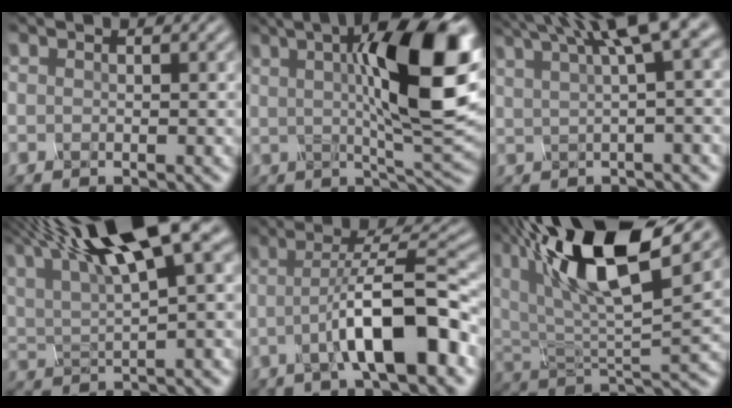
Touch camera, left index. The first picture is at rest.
{"total": 12.1, "force": [2.8, 2.0, 11.6], "torque": [-0.167, 0.009, 0.058]}
{"total": 7.0, "force": [3.6, 0.8, 6.0], "torque": [-0.049, 0.035, 0.060]}
{"total": 11.9, "force": [7.3, 2.0, 9.2], "torque": [-0.146, 0.029, 0.129]}
{"total": 7.7, "force": [-3.8, 1.1, 6.6], "torque": [-0.125, 0.022, -0.051]}
{"total": 13.6, "force": [8.7, 3.3, 10.0], "torque": [-0.216, 0.023, 0.172]}